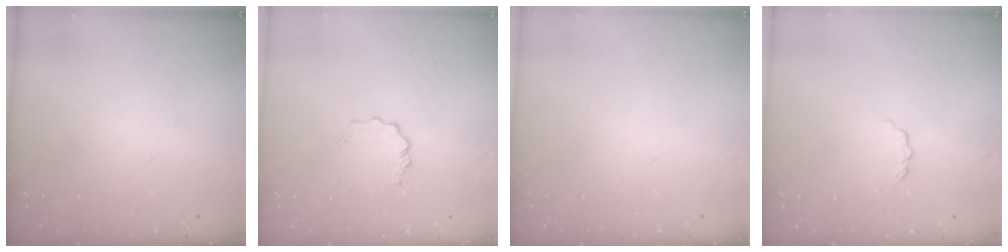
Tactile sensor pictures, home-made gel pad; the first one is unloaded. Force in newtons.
{"total": 3.0, "press": 3.0, "slide": 0.3}
{"total": 0.0}
{"total": 3.0, "press": 3.0, "slide": 0.4}